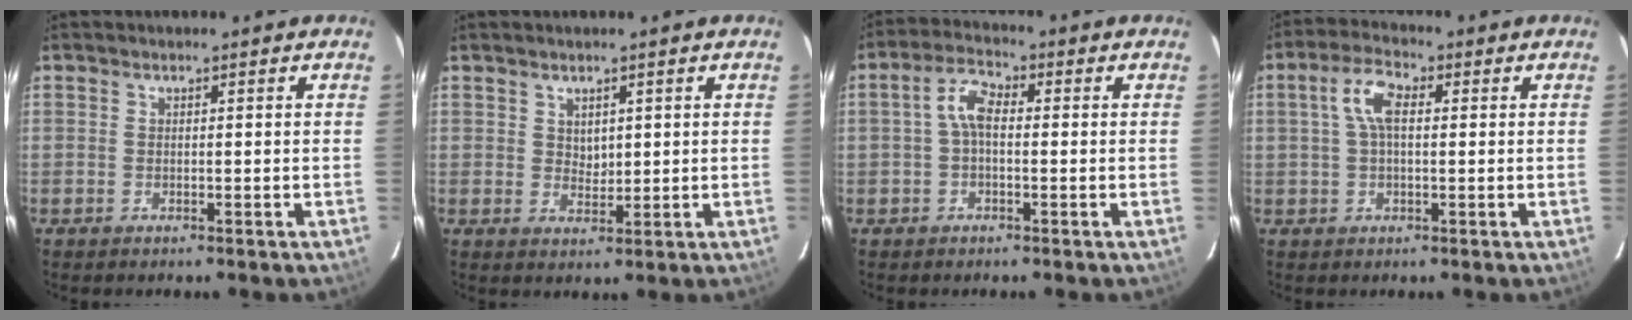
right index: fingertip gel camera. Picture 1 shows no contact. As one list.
[{"total": 2.3, "force": [1.2, 1.7, 1.0], "torque": [-0.012, 0.000, 0.025]}, {"total": 4.4, "force": [-0.2, 2.3, 3.8], "torque": [-0.080, 0.018, -0.003]}, {"total": 5.6, "force": [1.0, 2.5, 4.9], "torque": [-0.100, 0.016, 0.018]}]